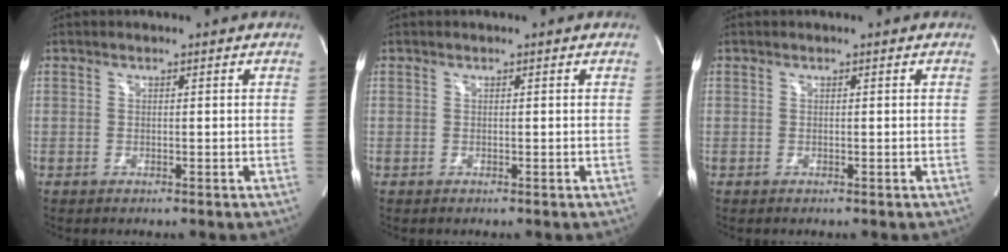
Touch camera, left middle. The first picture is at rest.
{"total": 0.0}
{"total": 0.0}